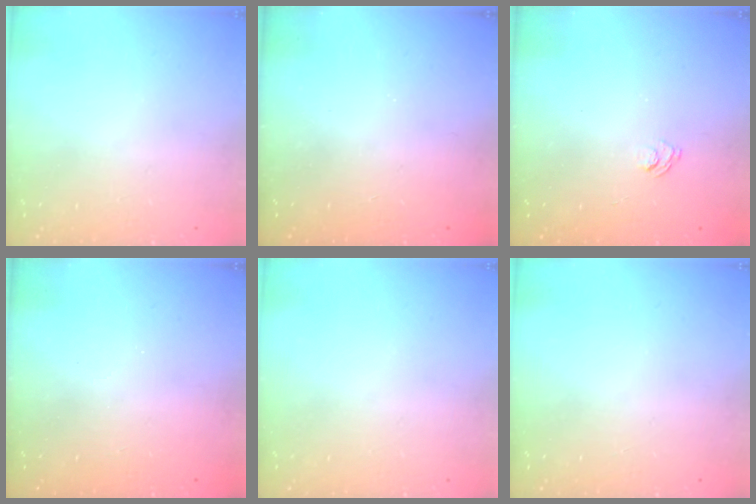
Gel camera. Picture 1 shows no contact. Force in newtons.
{"total": 2.4, "press": 2.3, "slide": 0.8}
{"total": 2.4, "press": 2.0, "slide": 1.2}
{"total": 1.9, "press": 1.9, "slide": 0.6}
{"total": 0.0}
{"total": 0.0}